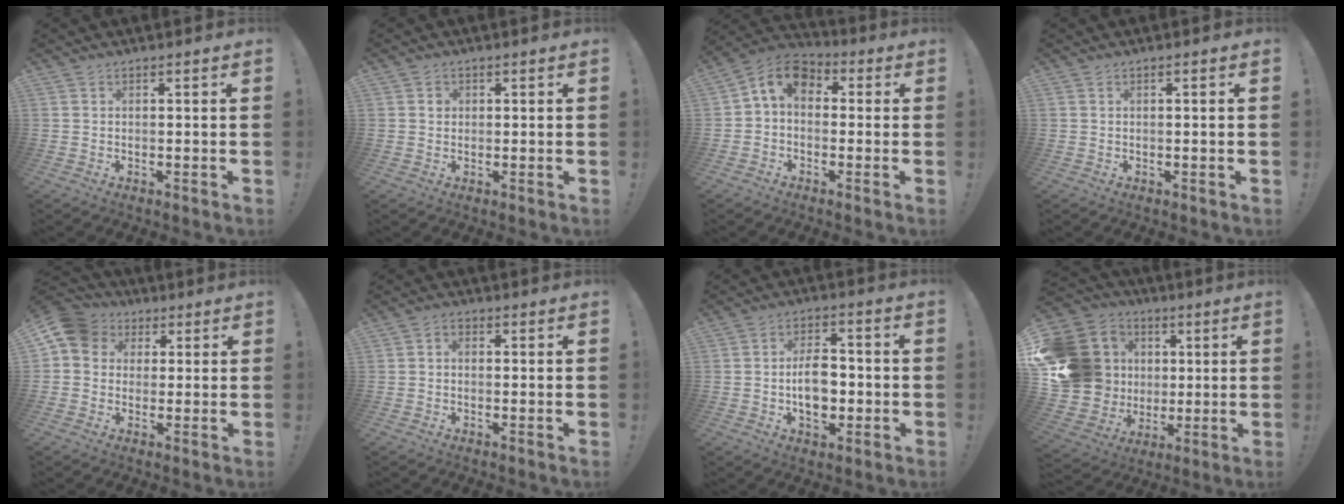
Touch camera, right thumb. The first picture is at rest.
{"total": 1.4, "force": [0.2, 1.4, 0.3], "torque": [0.003, 0.001, 0.000]}
{"total": 8.5, "force": [1.5, 5.9, 5.9], "torque": [-0.115, 0.008, 0.033]}
{"total": 1.3, "force": [0.0, -0.6, 1.1], "torque": [-0.020, -0.002, -0.002]}
{"total": 8.0, "force": [2.4, 7.1, 2.9], "torque": [-0.046, 0.004, 0.051]}
{"total": 1.8, "force": [-0.7, 1.3, 1.0], "torque": [-0.024, 0.012, -0.012]}
{"total": 9.7, "force": [-1.5, 6.5, 7.0], "torque": [-0.106, 0.006, -0.027]}
{"total": 22.7, "force": [2.6, 19.5, 11.4], "torque": [-0.212, -0.007, 0.098]}